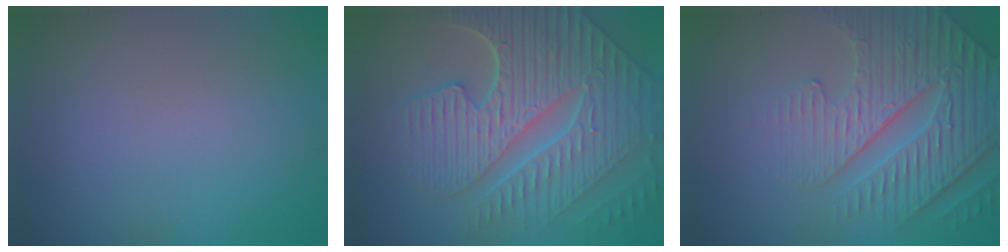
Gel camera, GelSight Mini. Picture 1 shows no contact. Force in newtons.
{"total": 10.6, "press": 7.3, "slide": 7.7}
{"total": 5.1, "press": 4.7, "slide": 1.9}